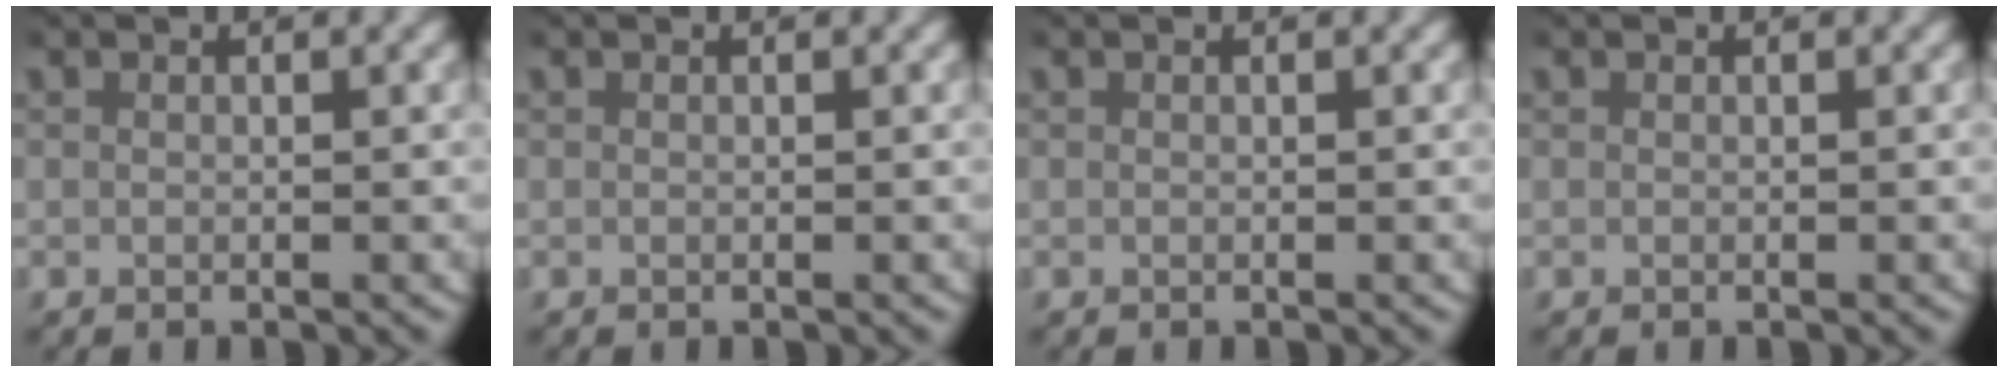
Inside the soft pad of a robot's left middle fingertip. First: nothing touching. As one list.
[{"total": 0.0}, {"total": 0.0}, {"total": 0.0}]